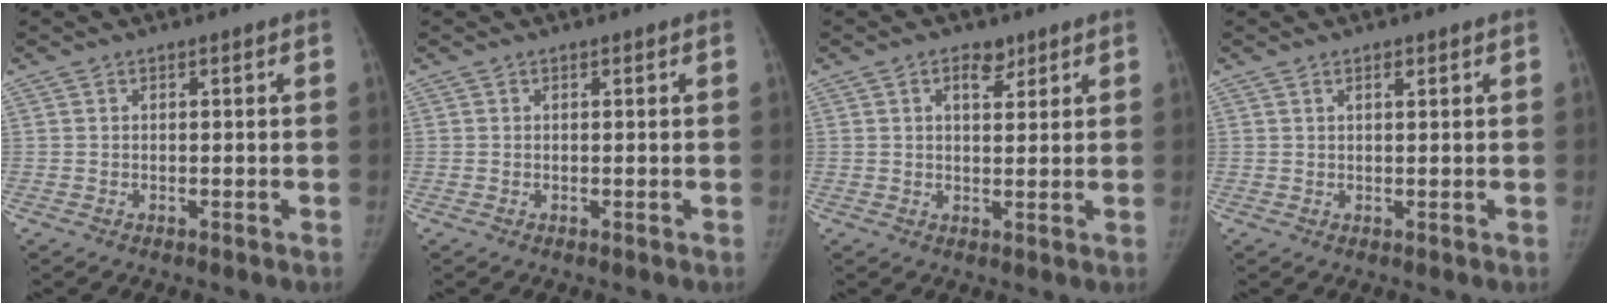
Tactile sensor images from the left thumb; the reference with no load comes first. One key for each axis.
{"total": 0.0}
{"total": 3.6, "fx": 2.0, "fy": 2.0, "fz": 2.1, "tx": -0.014, "ty": -0.013, "tz": 0.031}
{"total": 1.3, "fx": 0.8, "fy": 0.4, "fz": 0.9, "tx": -0.011, "ty": -0.003, "tz": 0.013}